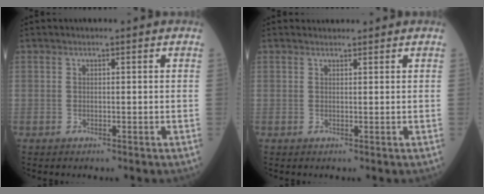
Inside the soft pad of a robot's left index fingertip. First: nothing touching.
{"total": 1.2, "force": [1.1, 0.3, -0.1], "torque": [-0.009, 0.009, 0.020]}